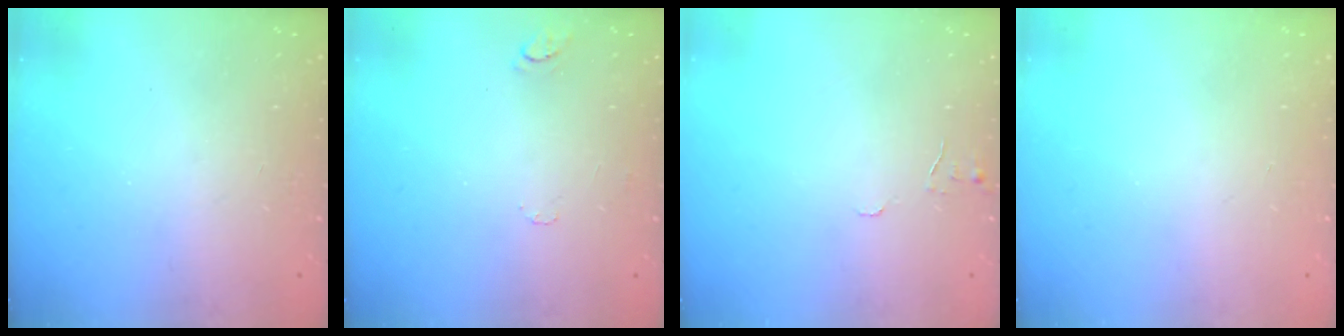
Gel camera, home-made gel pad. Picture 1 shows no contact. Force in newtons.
{"total": 4.8, "press": 4.8, "slide": 0.6}
{"total": 4.7, "press": 4.6, "slide": 0.5}
{"total": 0.0}